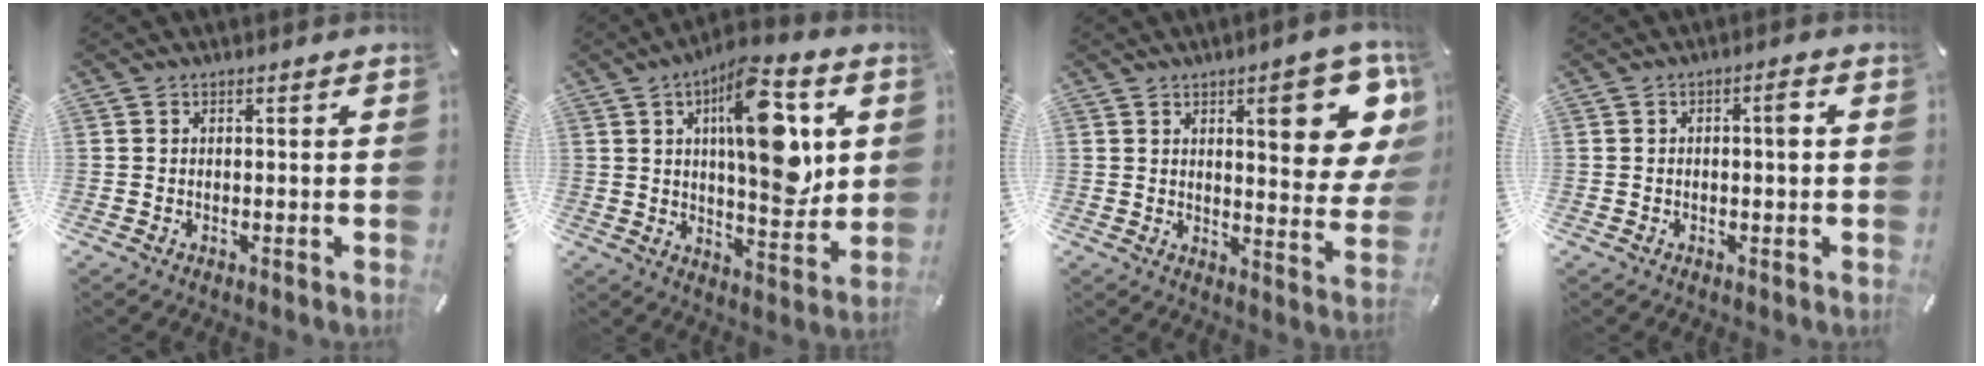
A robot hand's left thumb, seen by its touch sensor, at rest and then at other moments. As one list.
[{"total": 18.7, "force": [6.0, 7.8, 15.9], "torque": [-0.243, -0.022, 0.089]}, {"total": 16.4, "force": [7.3, 5.5, 13.6], "torque": [-0.168, -0.041, 0.106]}, {"total": 3.0, "force": [0.1, 0.9, 2.8], "torque": [-0.038, 0.004, -0.006]}]